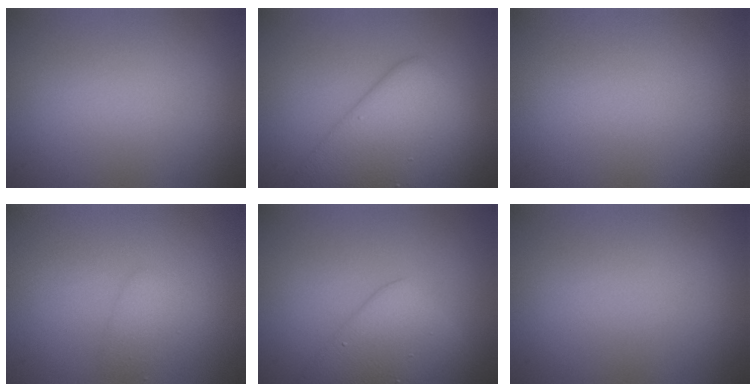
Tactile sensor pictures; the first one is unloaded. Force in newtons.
{"total": 8.1, "press": 8.1, "slide": 0.1}
{"total": 0.0}
{"total": 1.9, "press": 1.9, "slide": 0.0}
{"total": 5.2, "press": 5.2, "slide": 0.1}
{"total": 0.0}